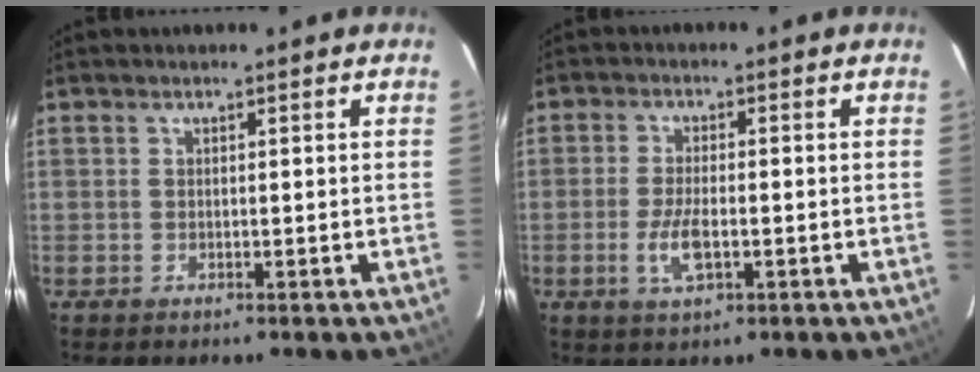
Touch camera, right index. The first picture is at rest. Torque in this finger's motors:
{"motor_torque": [1.00, 0.03, 0.47, 0.07]}